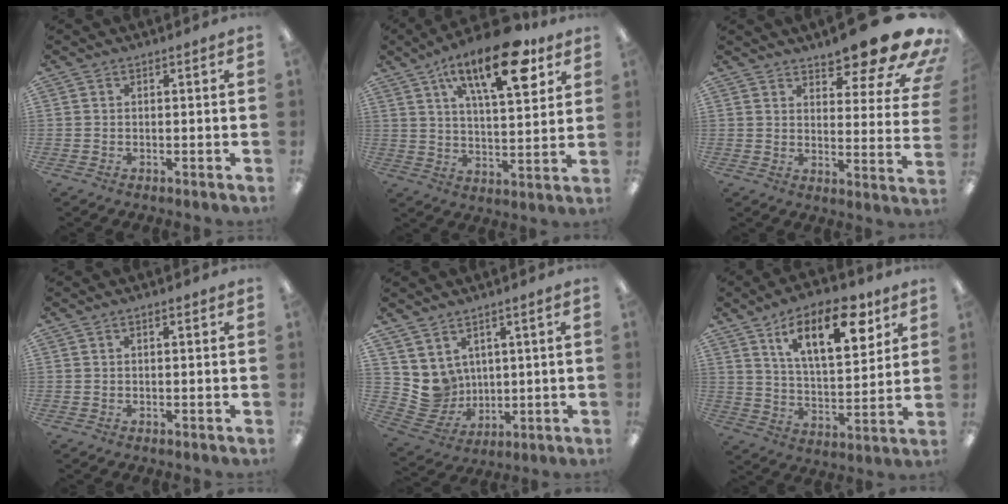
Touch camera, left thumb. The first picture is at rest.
{"total": 19.9, "force": [11.0, 7.9, 14.6], "torque": [-0.212, -0.048, 0.171]}
{"total": 14.6, "force": [11.6, 3.4, 8.3], "torque": [-0.105, -0.094, 0.189]}
{"total": 0.9, "force": [0.4, 0.3, 0.7], "torque": [-0.014, 0.003, 0.006]}
{"total": 7.4, "force": [4.0, 6.3, -0.2], "torque": [-0.026, -0.032, 0.091]}
{"total": 17.0, "force": [9.6, 7.3, 11.9], "torque": [-0.174, -0.035, 0.155]}